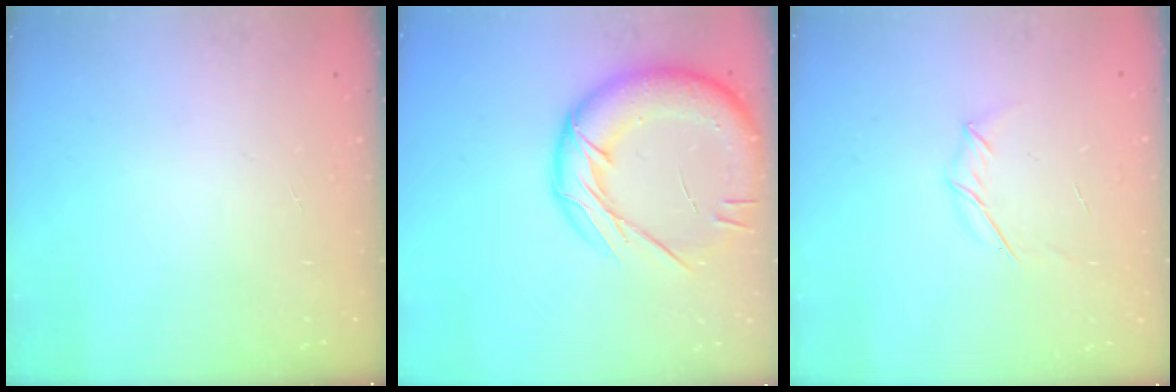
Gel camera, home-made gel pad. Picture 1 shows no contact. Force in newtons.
{"total": 22.3, "press": 22.0, "slide": 3.7}
{"total": 3.7, "press": 3.6, "slide": 0.9}